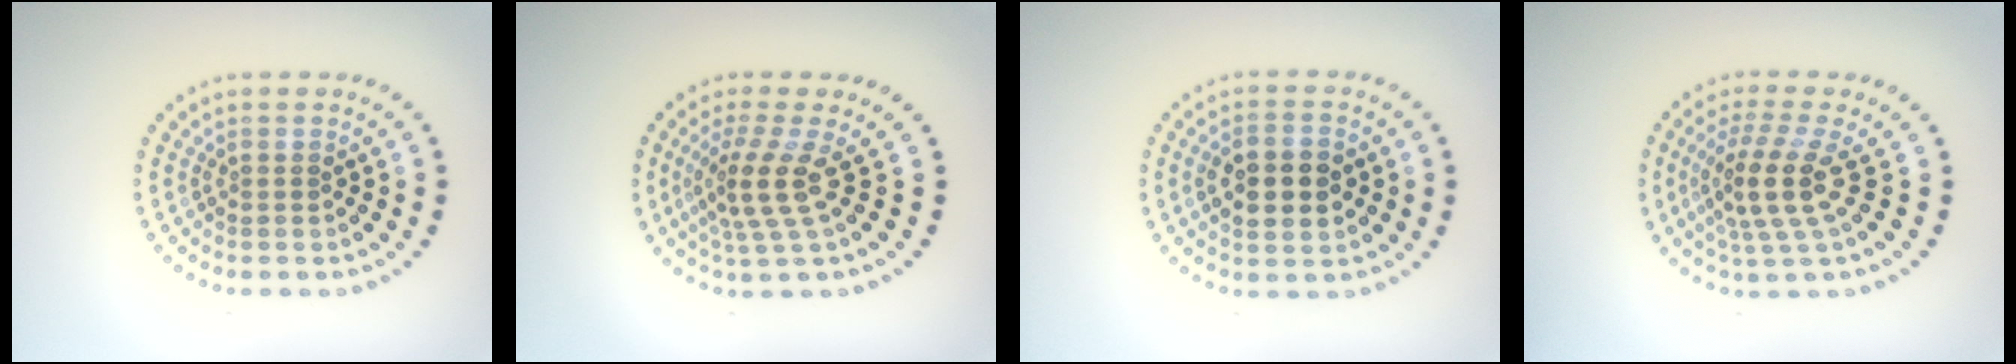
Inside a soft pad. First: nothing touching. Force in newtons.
{"total": 3.7, "press": 2.6, "slide": 2.6}
{"total": 4.6, "press": 4.6, "slide": 0.2}
{"total": 4.3, "press": 3.3, "slide": 2.8}